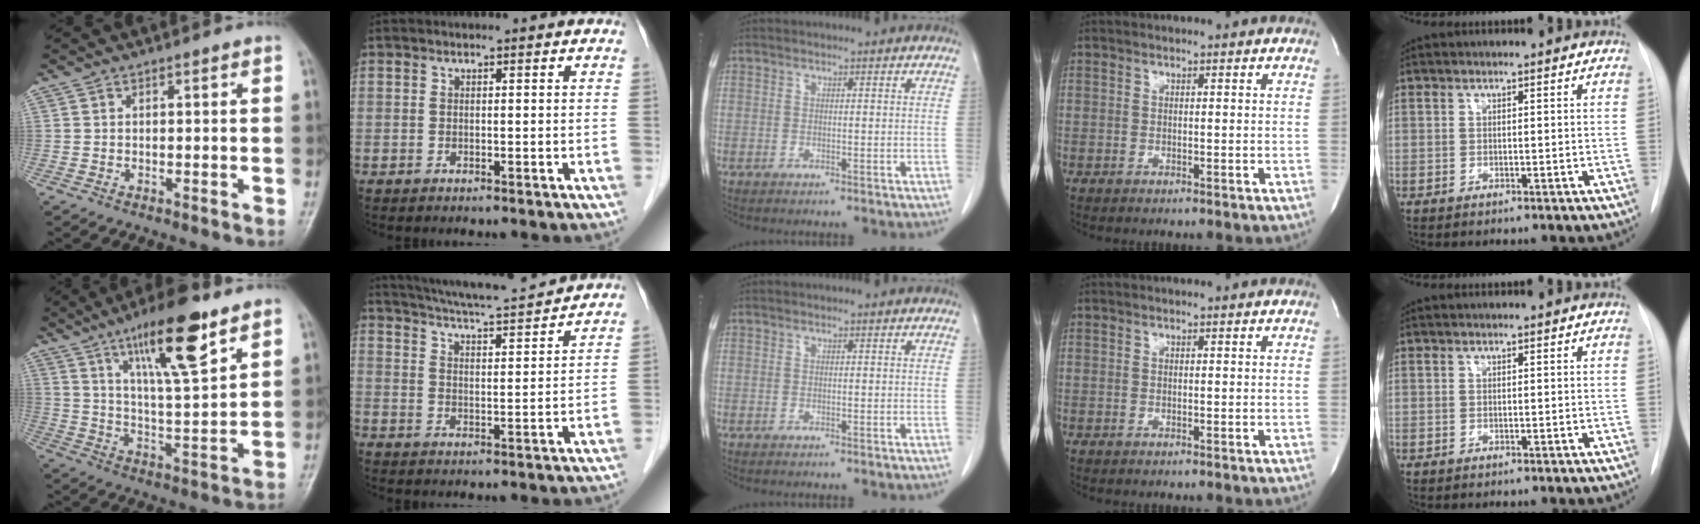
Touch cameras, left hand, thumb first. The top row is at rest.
{"thumb": {"total": 15.6, "force": [9.1, 3.3, 12.2], "torque": [-0.189, -0.045, 0.156]}, "index": {"total": 13.9, "force": [13.0, 0.4, 5.0], "torque": [-0.093, 0.011, 0.193]}}